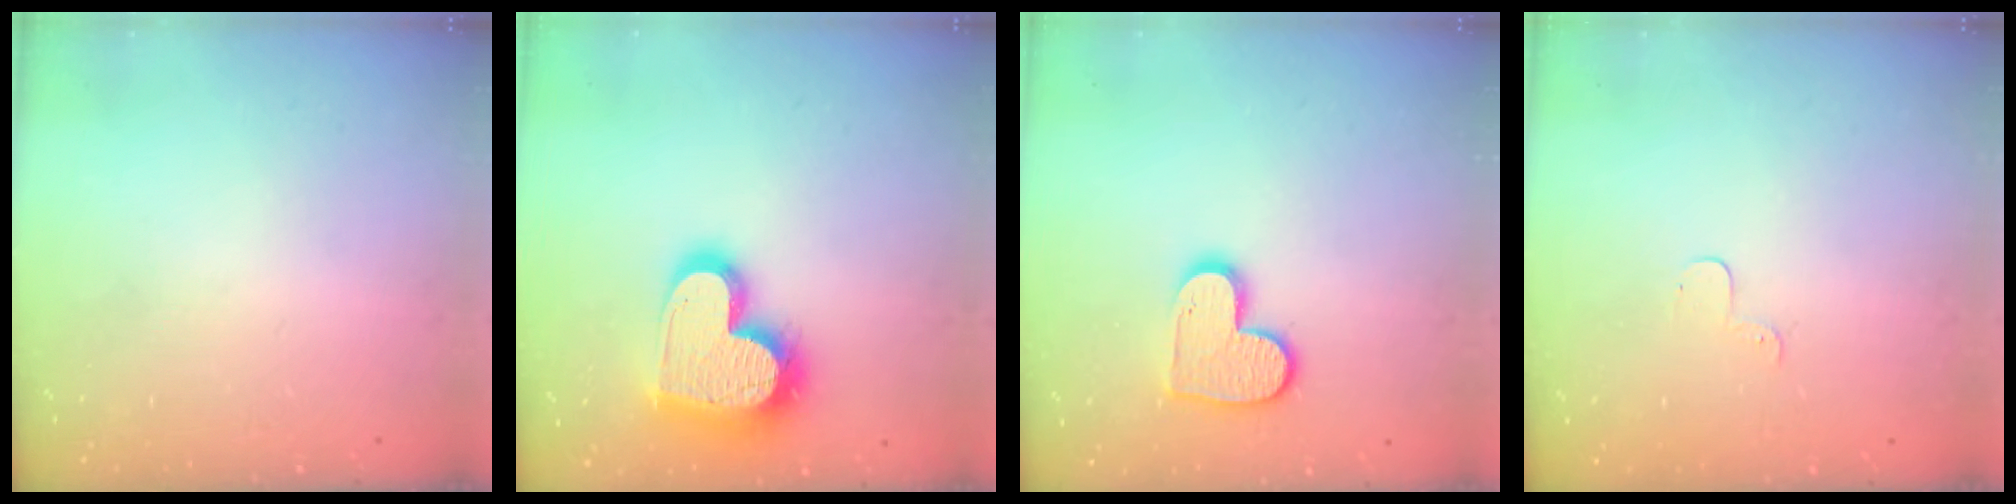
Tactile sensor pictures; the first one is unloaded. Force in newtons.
{"total": 20.6, "press": 20.5, "slide": 1.8}
{"total": 11.1, "press": 11.1, "slide": 0.8}
{"total": 2.9, "press": 2.8, "slide": 0.3}